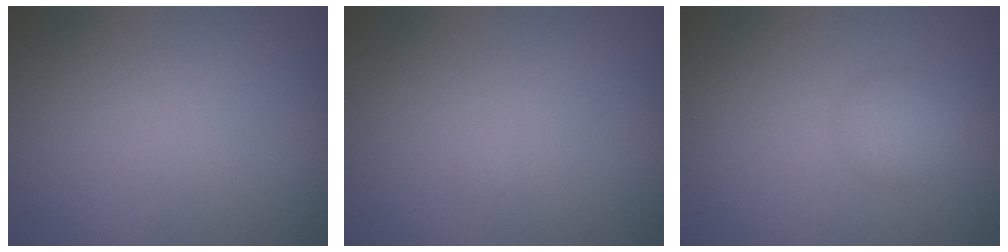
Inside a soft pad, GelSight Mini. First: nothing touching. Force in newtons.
{"total": 0.0}
{"total": 2.2, "press": 2.2, "slide": 0.1}